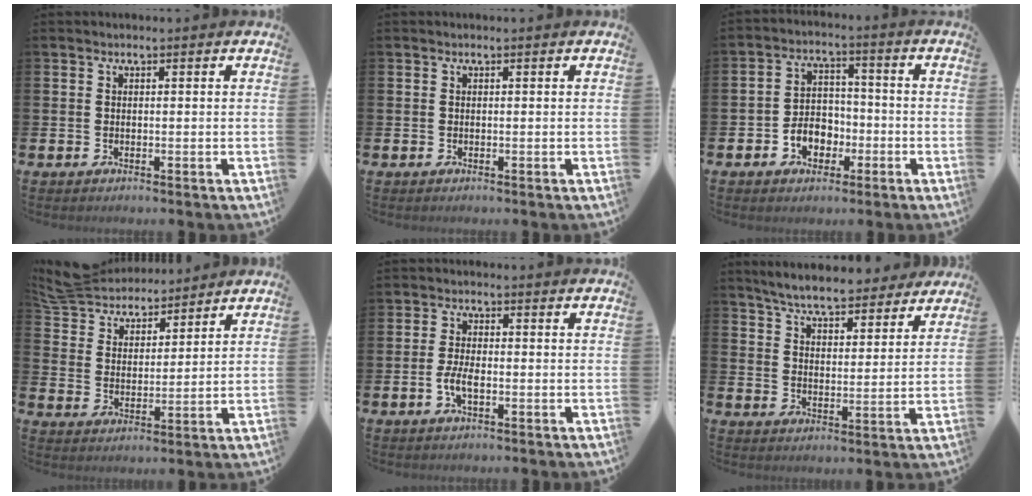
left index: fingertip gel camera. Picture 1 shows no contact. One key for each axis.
{"total": 0.0}
{"total": 4.5, "fx": -1.8, "fy": 3.7, "fz": 1.8, "tx": -0.033, "ty": 0.004, "tz": -0.041}
{"total": 7.0, "fx": 6.8, "fy": 1.7, "fz": 0.2, "tx": -0.047, "ty": -0.043, "tz": 0.123}
{"total": 3.1, "fx": -1.0, "fy": 1.3, "fz": 2.6, "tx": -0.055, "ty": 0.001, "tz": -0.020}
{"total": 6.9, "fx": 6.5, "fy": 1.3, "fz": 1.6, "tx": -0.057, "ty": -0.035, "tz": 0.115}